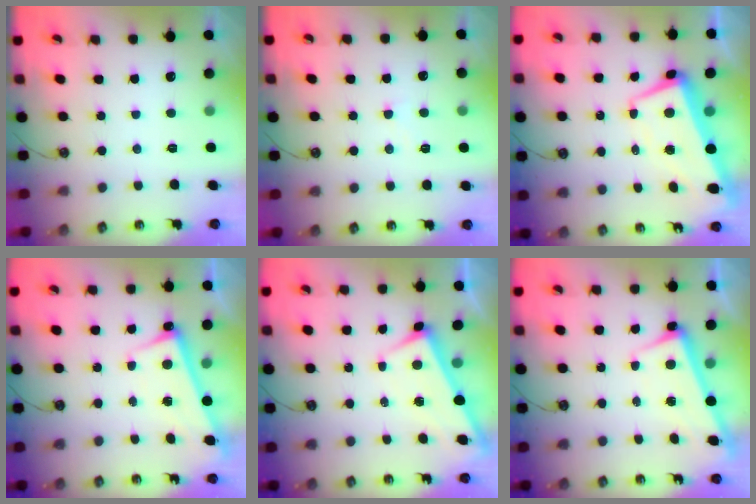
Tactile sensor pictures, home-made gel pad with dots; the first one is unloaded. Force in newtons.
{"total": 0.7, "press": 0.5, "slide": 0.5}
{"total": 6.2, "press": 5.9, "slide": 1.9}
{"total": 2.8, "press": 2.8, "slide": 0.5}
{"total": 2.4, "press": 2.4, "slide": 0.1}
{"total": 2.7, "press": 2.7, "slide": 0.6}